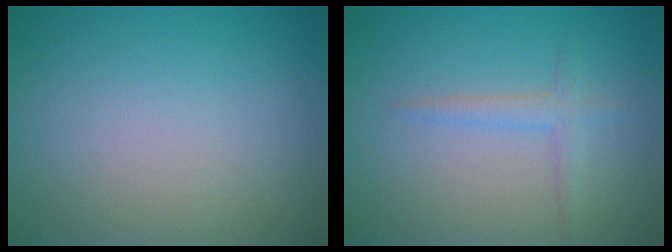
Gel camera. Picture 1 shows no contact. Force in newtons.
{"total": 1.7, "press": 1.7, "slide": 0.1}